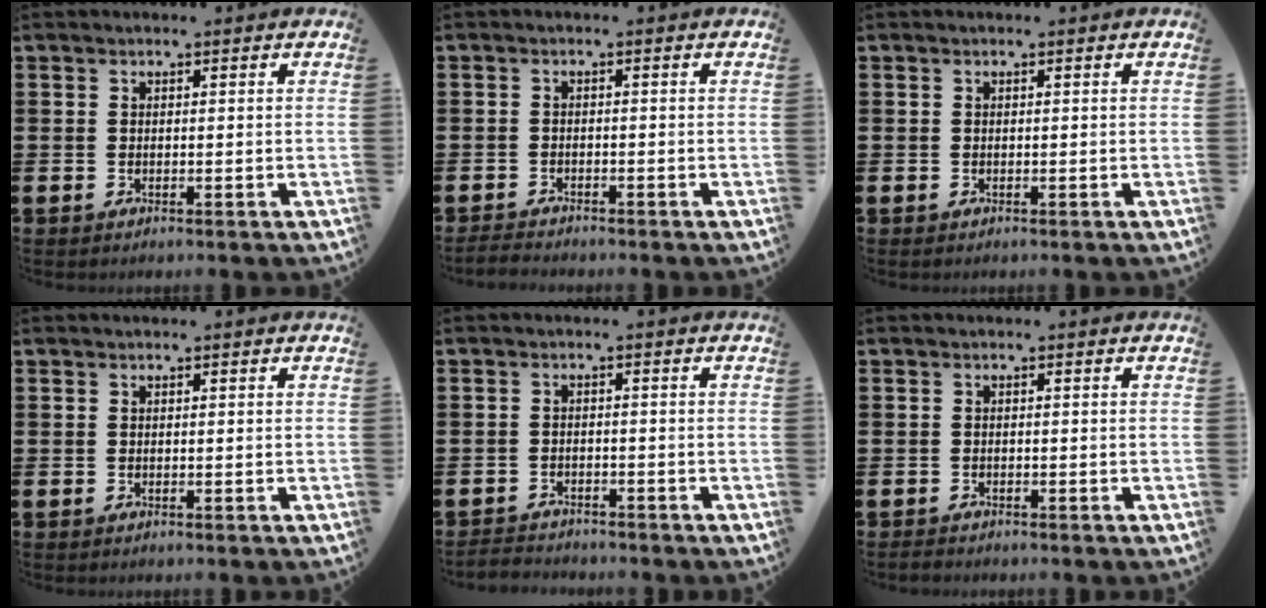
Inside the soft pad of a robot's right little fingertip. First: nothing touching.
{"total": 1.3, "force": [-1.3, 0.1, 0.2], "torque": [-0.006, 0.003, -0.026]}
{"total": 0.0}
{"total": 0.0}
{"total": 1.7, "force": [-1.7, 0.1, -0.2], "torque": [-0.002, 0.004, -0.038]}
{"total": 0.6, "force": [-0.5, 0.3, 0.2], "torque": [-0.006, 0.001, -0.013]}